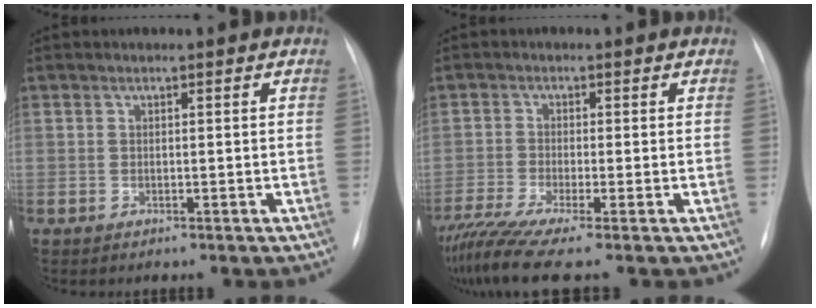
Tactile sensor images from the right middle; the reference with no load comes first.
{"total": 9.0, "force": [-6.9, -0.1, 5.9], "torque": [-0.114, -0.022, -0.123]}